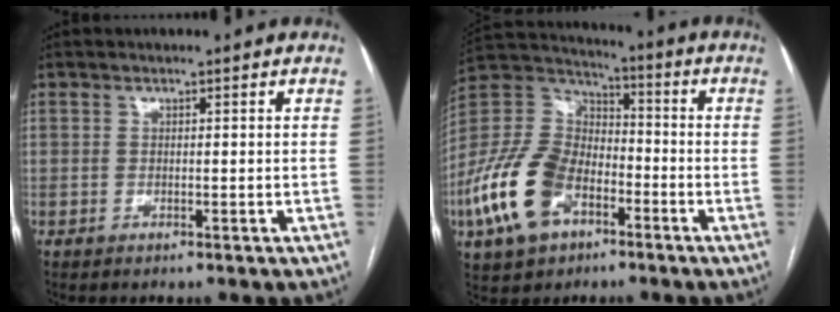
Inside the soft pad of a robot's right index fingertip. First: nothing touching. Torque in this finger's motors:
{"motor_torque": [1.78, -0.36, 0.51, 0.21]}